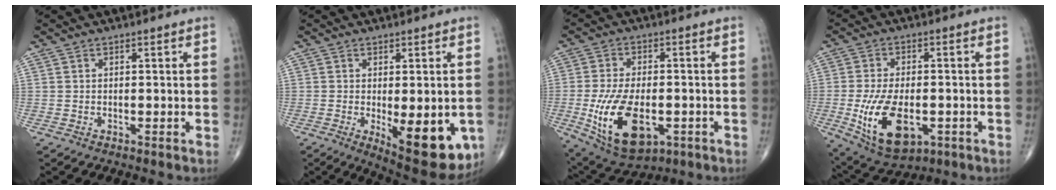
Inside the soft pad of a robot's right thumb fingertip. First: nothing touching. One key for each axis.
{"total": 14.2, "fx": -3.8, "fy": 5.7, "fz": 12.5, "tx": -0.147, "ty": -0.021, "tz": -0.036}
{"total": 16.1, "fx": -4.4, "fy": 8.7, "fz": 12.8, "tx": -0.230, "ty": 0.000, "tz": -0.055}
{"total": 14.3, "fx": -3.8, "fy": 7.7, "fz": 11.4, "tx": -0.201, "ty": -0.002, "tz": -0.048}